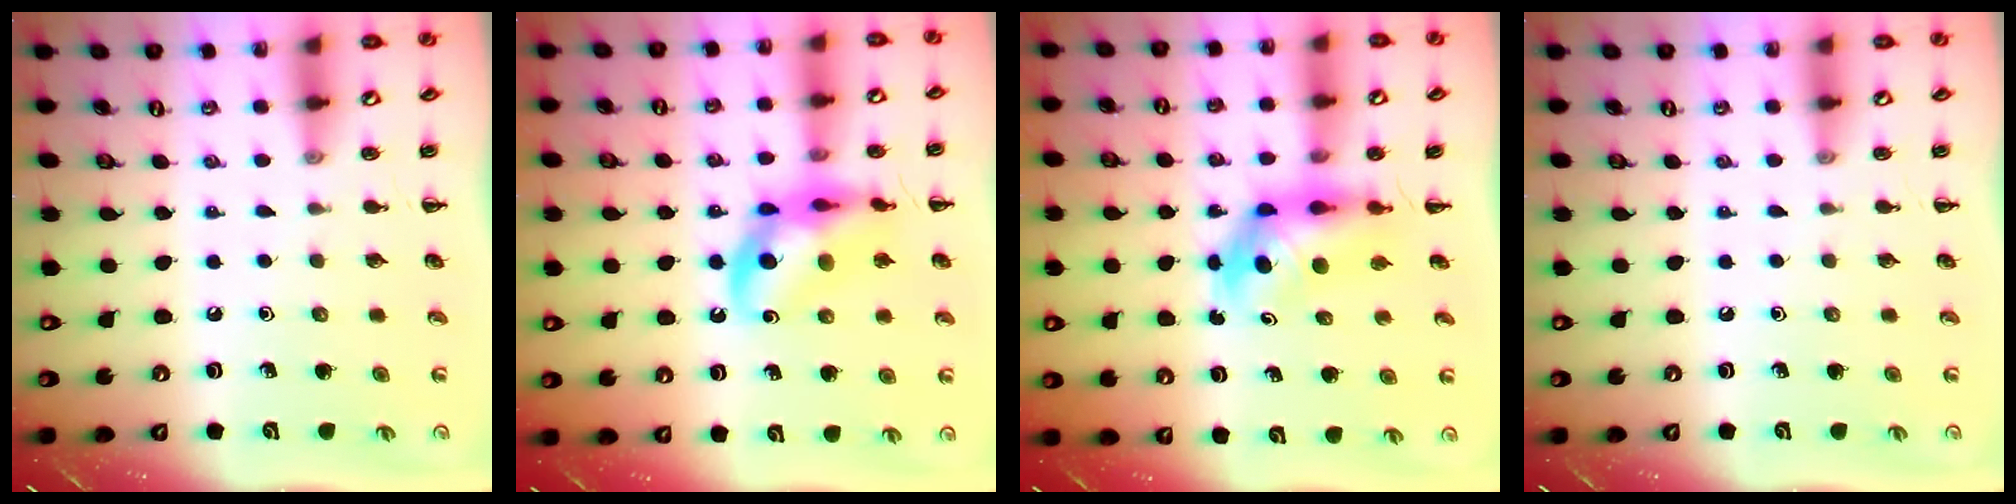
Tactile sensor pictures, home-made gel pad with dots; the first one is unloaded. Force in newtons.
{"total": 14.1, "press": 13.9, "slide": 2.7}
{"total": 5.2, "press": 5.1, "slide": 1.0}
{"total": 0.0}